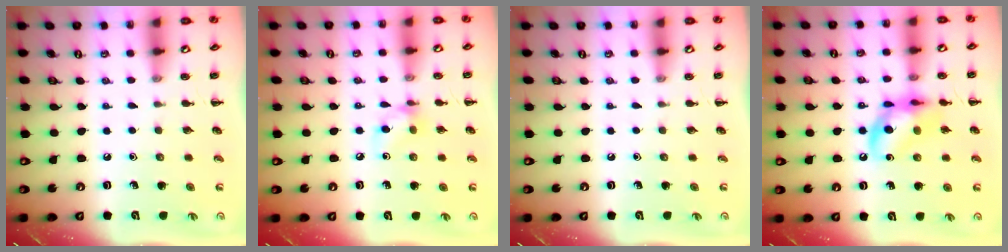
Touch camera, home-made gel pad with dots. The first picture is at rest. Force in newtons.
{"total": 7.2, "press": 7.2, "slide": 0.7}
{"total": 0.0}
{"total": 12.4, "press": 12.1, "slide": 2.7}